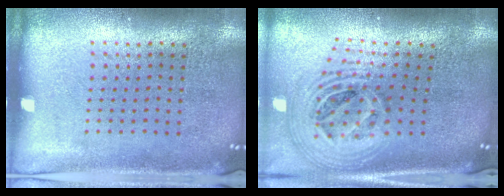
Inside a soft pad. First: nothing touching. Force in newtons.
{"total": 2.7, "press": 1.9, "slide": 1.9}